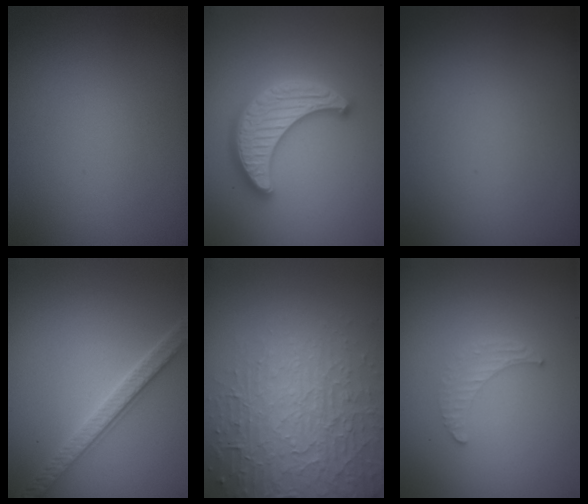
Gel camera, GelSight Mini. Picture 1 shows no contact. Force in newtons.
{"total": 4.4, "press": 4.3, "slide": 0.9}
{"total": 0.0}
{"total": 3.2, "press": 3.0, "slide": 1.0}
{"total": 5.9, "press": 4.7, "slide": 3.5}
{"total": 1.3, "press": 1.3, "slide": 0.4}